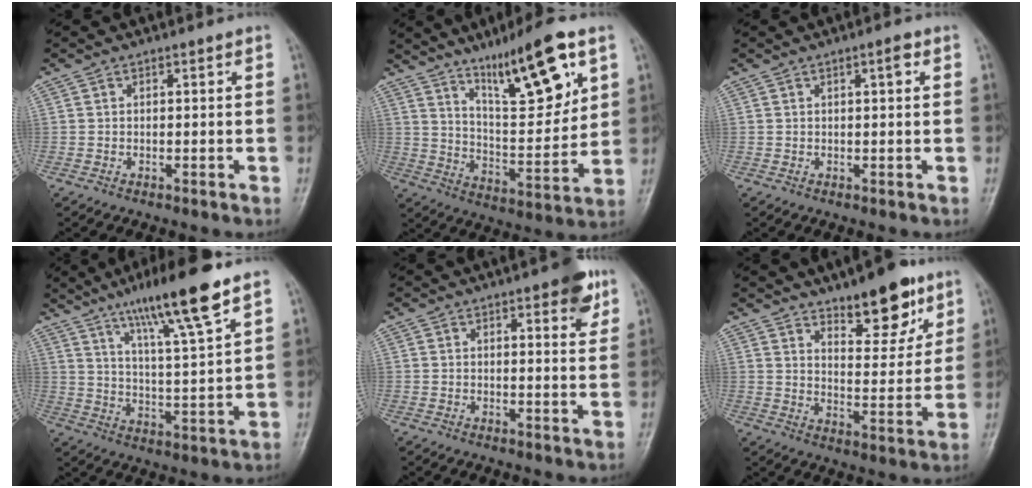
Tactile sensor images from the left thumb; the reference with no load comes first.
{"total": 16.8, "force": [9.6, 4.1, 13.2], "torque": [-0.188, -0.052, 0.169]}
{"total": 1.8, "force": [0.8, 0.4, 1.6], "torque": [-0.022, 0.000, 0.012]}
{"total": 14.8, "force": [9.6, 1.4, 11.2], "torque": [-0.185, -0.044, 0.165]}
{"total": 6.4, "force": [3.5, 2.1, 4.9], "torque": [-0.046, -0.013, 0.039]}
{"total": 12.4, "force": [8.6, 4.6, 7.7], "torque": [-0.077, -0.061, 0.135]}